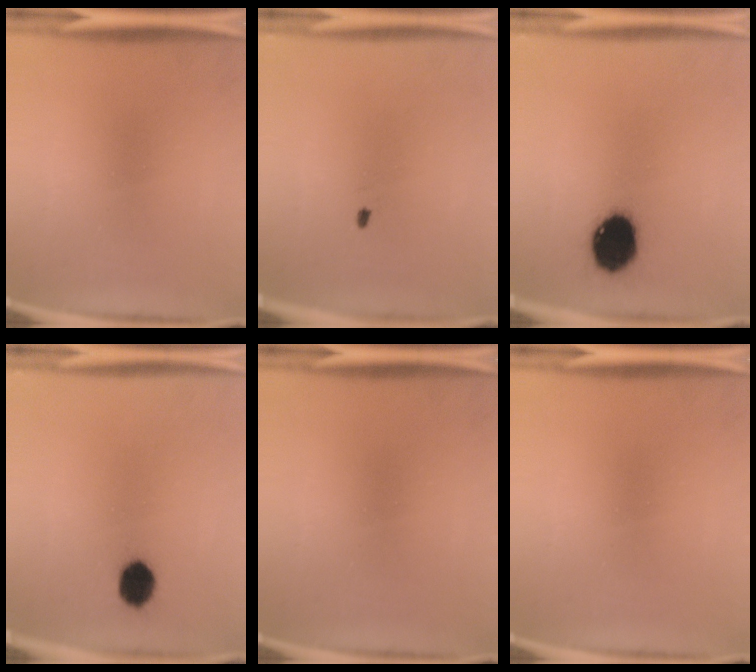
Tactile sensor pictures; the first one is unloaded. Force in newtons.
{"total": 0.5}
{"total": 13.1}
{"total": 5.7}
{"total": 0.0}
{"total": 0.0}